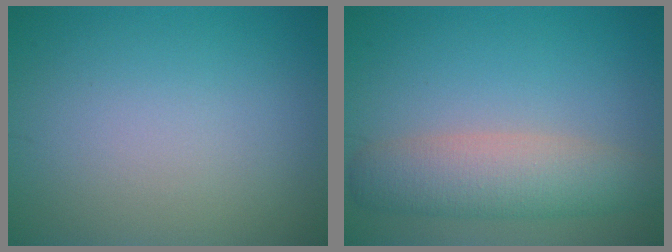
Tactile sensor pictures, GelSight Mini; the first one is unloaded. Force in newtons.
{"total": 5.2, "press": 5.2, "slide": 0.4}